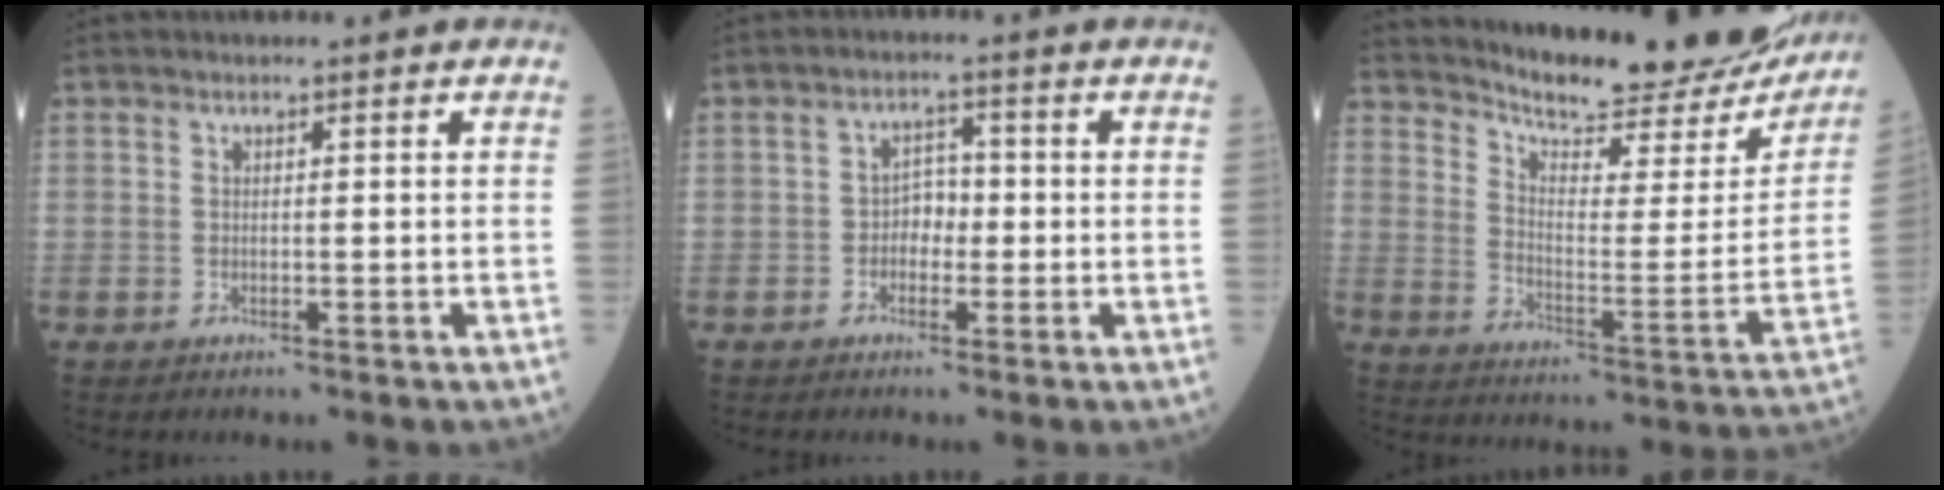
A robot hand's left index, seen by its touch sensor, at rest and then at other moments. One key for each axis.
{"total": 2.9, "fx": -0.7, "fy": 2.0, "fz": 1.9, "tx": -0.025, "ty": 0.010, "tz": -0.019}
{"total": 25.1, "fx": 23.3, "fy": 4.7, "fz": 8.0, "tx": -0.121, "ty": -0.079, "tz": 0.299}